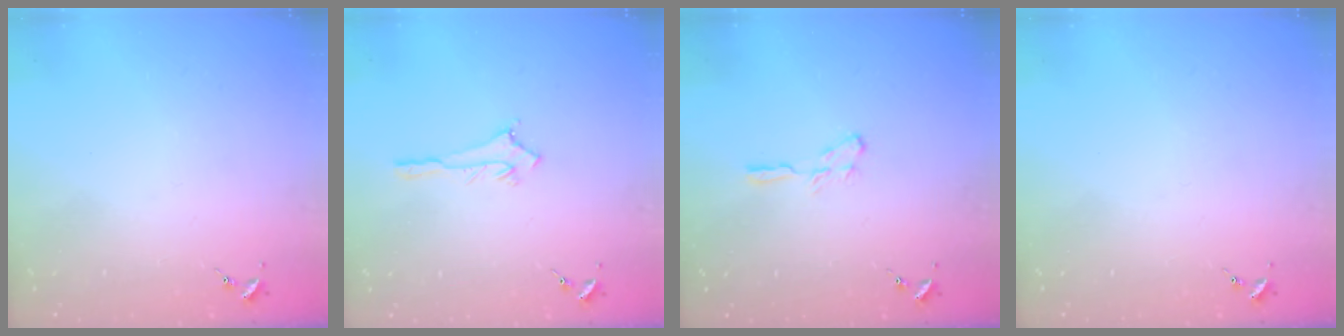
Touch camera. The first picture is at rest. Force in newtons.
{"total": 2.8, "press": 2.8, "slide": 0.3}
{"total": 4.3, "press": 4.3, "slide": 0.5}
{"total": 0.0}